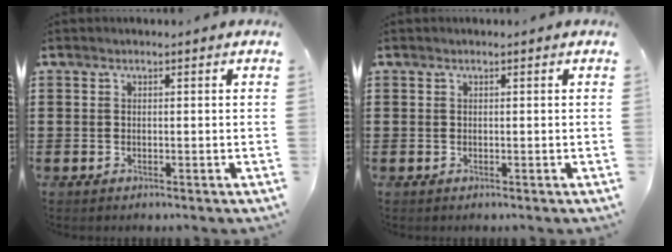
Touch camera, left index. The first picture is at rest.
{"total": 0.0}